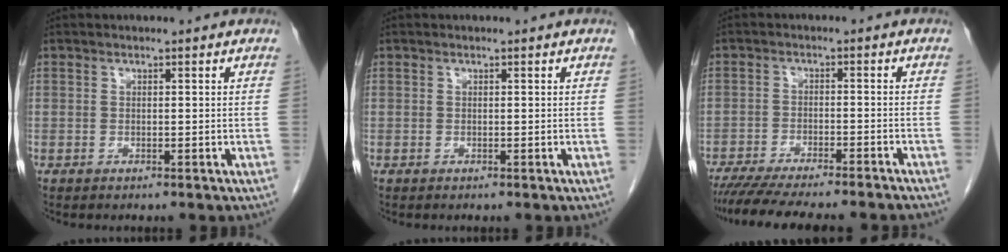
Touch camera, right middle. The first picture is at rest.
{"total": 0.0}
{"total": 16.5, "force": [-14.7, 1.2, 7.4], "torque": [-0.117, -0.030, -0.204]}